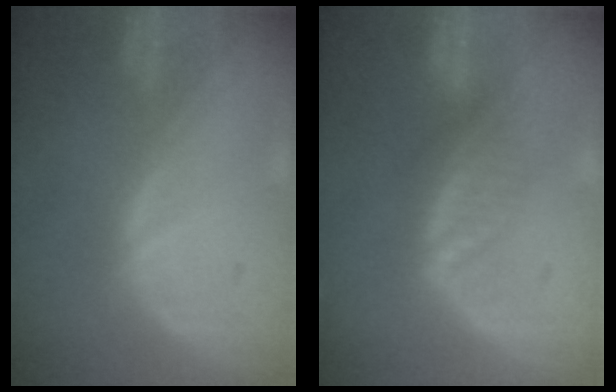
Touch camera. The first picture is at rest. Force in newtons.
{"total": 2.7, "press": 2.7, "slide": 0.2}